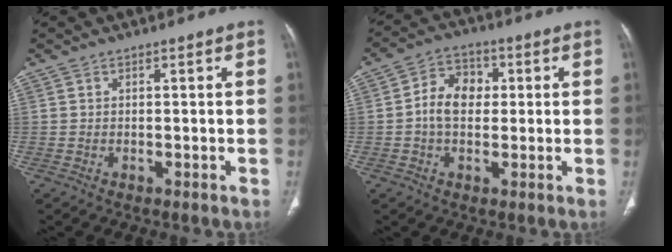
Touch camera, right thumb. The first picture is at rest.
{"total": 7.6, "force": [0.3, 5.7, 5.0], "torque": [-0.071, 0.018, -0.003]}